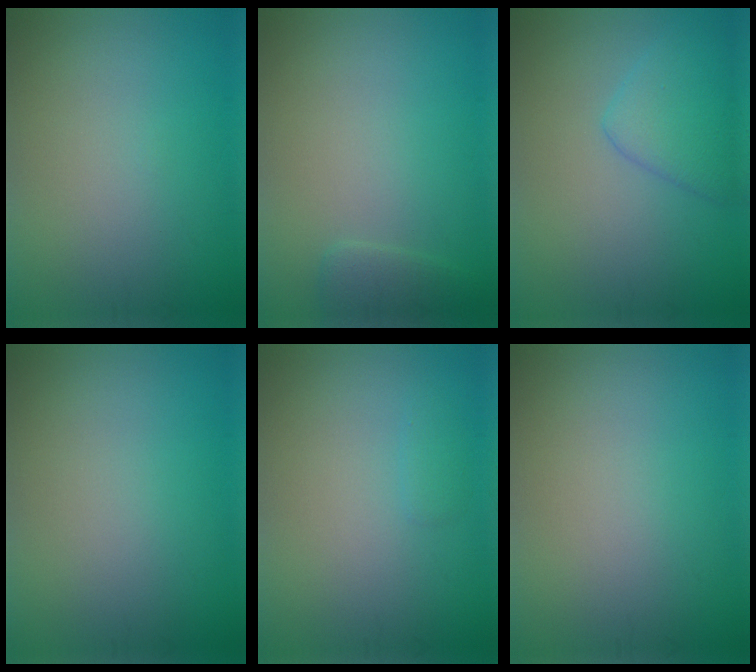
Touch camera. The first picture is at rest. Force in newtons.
{"total": 1.6, "press": 1.6, "slide": 0.2}
{"total": 3.7, "press": 3.7, "slide": 0.2}
{"total": 0.0}
{"total": 0.8, "press": 0.8, "slide": 0.1}
{"total": 0.0}